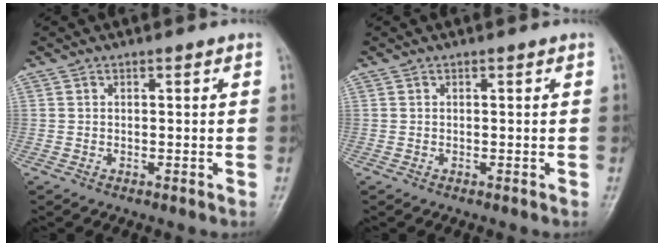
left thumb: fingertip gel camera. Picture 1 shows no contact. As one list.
[{"total": 0.0}]